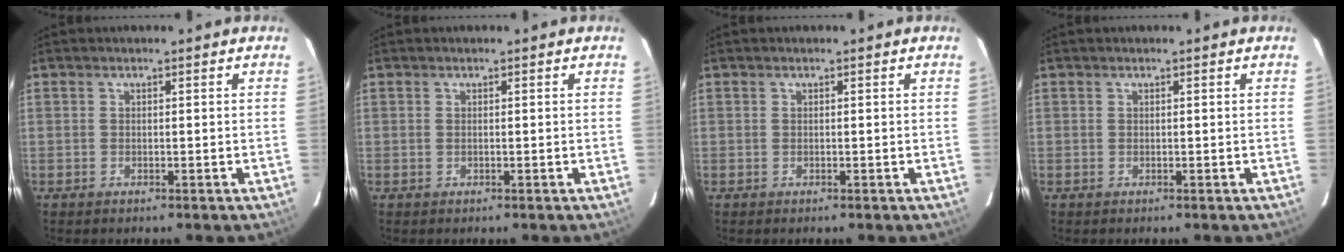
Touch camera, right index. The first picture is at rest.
{"total": 0.0}
{"total": 0.0}
{"total": 0.0}